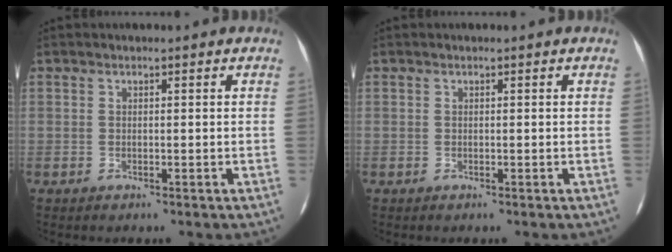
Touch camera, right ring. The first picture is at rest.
{"total": 0.0}